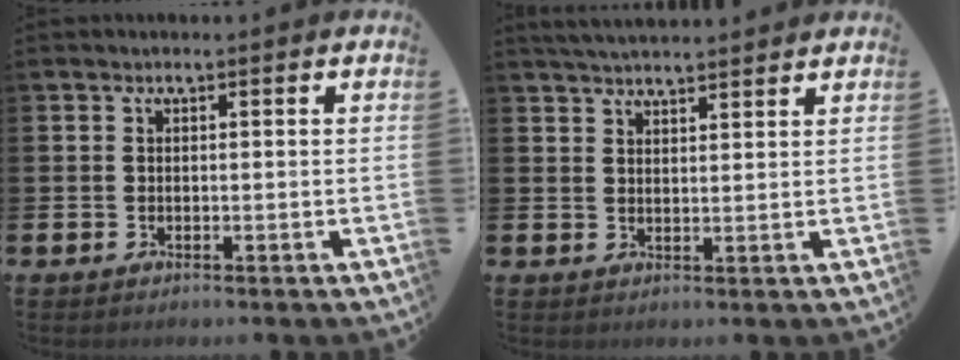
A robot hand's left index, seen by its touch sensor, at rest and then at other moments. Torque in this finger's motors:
{"motor_torque": [-0.01, -0.61, 0.56, 0.04]}